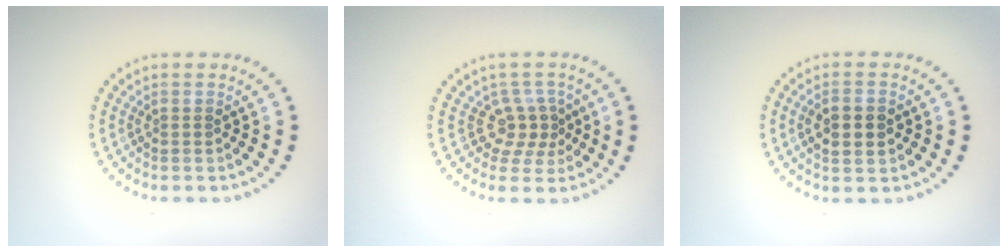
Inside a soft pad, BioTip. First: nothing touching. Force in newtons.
{"total": 2.7, "press": 1.9, "slide": 1.9}
{"total": 2.7, "press": 2.7, "slide": 0.3}